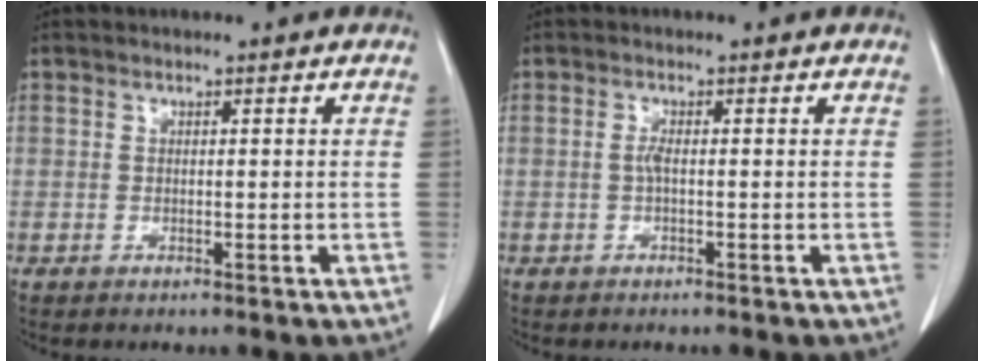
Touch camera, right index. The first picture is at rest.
{"total": 1.1, "force": [-0.1, 0.1, 1.1], "torque": [-0.020, 0.002, -0.003]}